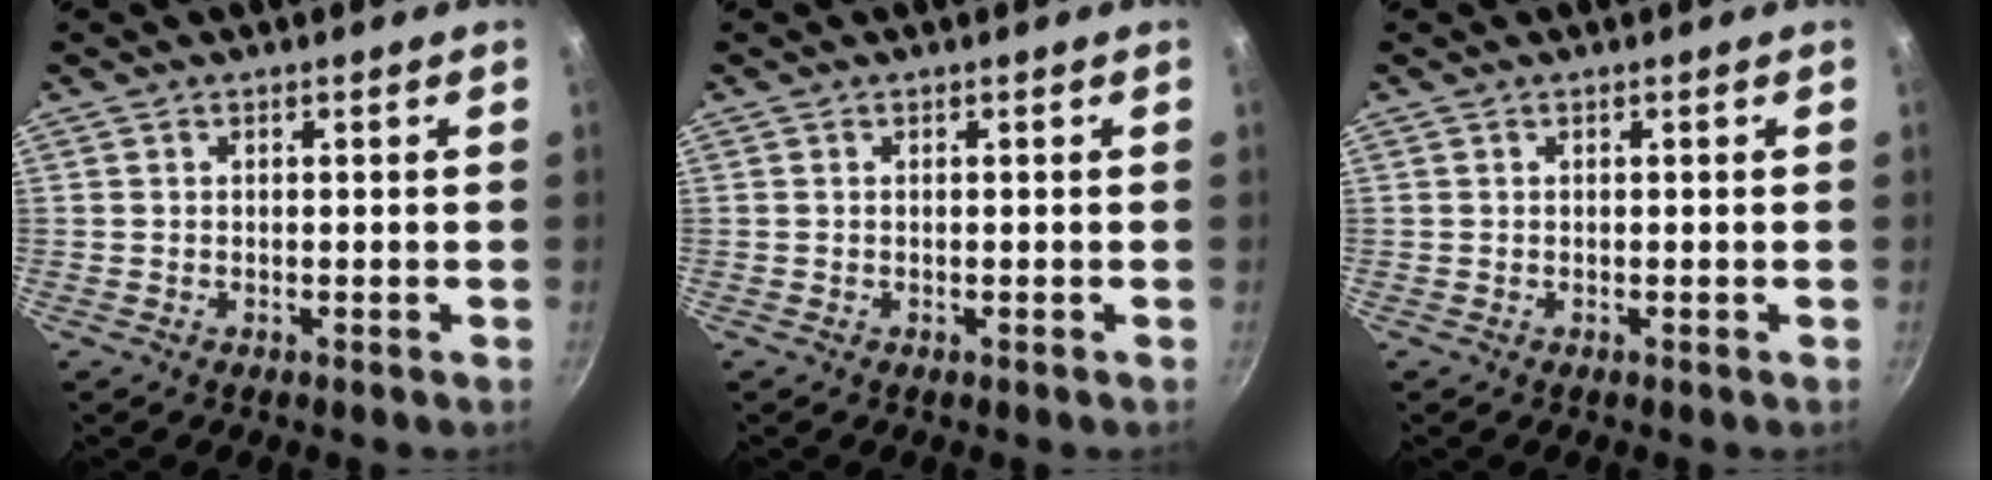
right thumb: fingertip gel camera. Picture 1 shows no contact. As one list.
[{"total": 0.0}, {"total": 0.0}]